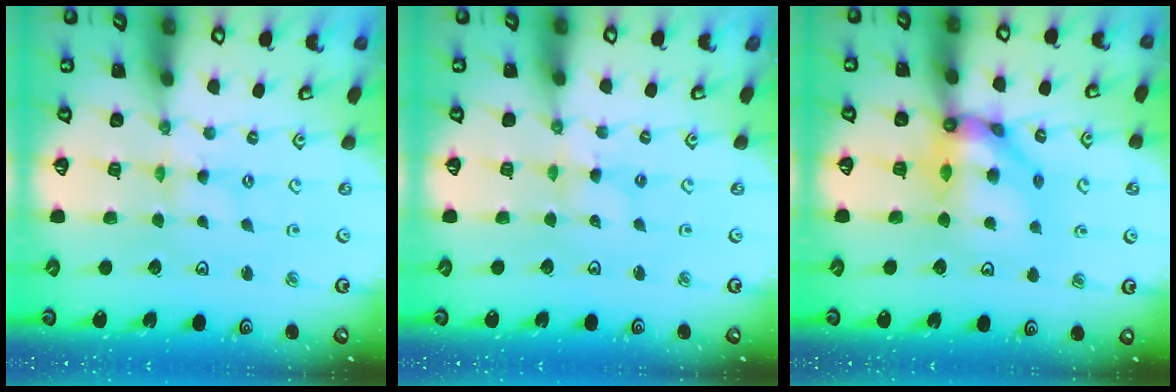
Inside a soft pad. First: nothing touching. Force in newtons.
{"total": 2.6, "press": 2.6, "slide": 0.2}
{"total": 13.0, "press": 12.9, "slide": 1.4}